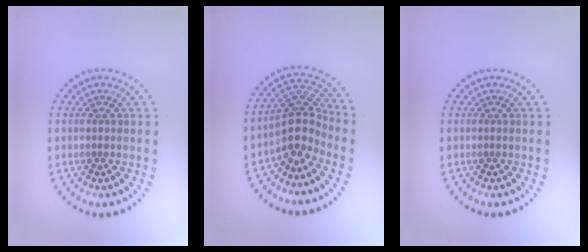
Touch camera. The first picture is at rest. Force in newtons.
{"total": 3.8, "press": 2.9, "slide": 2.5}
{"total": 0.0}